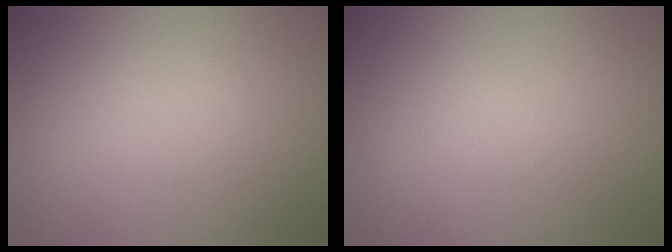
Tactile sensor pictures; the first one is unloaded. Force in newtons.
{"total": 0.0}